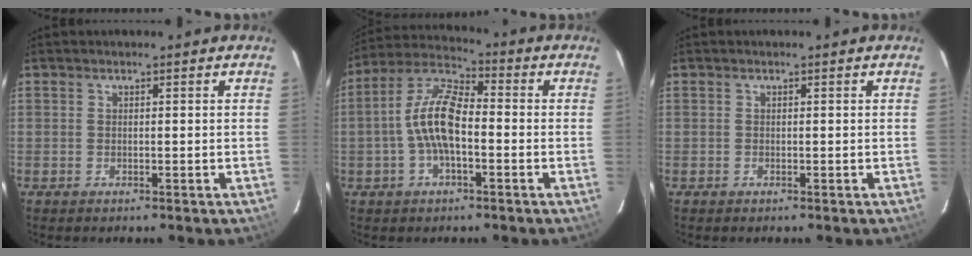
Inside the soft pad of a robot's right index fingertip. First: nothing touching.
{"total": 10.5, "force": [-1.8, 4.3, 9.4], "torque": [-0.201, 0.016, -0.039]}
{"total": 0.0}